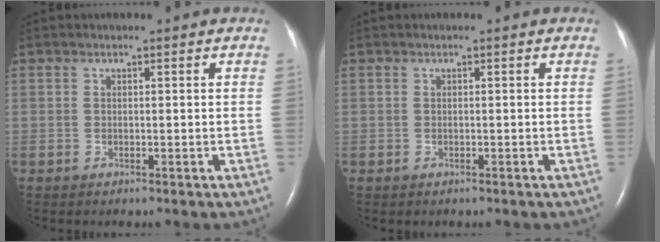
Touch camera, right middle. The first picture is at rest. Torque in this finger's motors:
{"motor_torque": [-0.06, -0.14, -0.04, -0.01]}